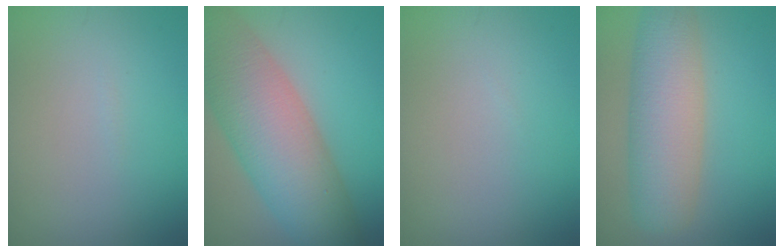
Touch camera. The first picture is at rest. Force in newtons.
{"total": 11.2, "press": 11.2, "slide": 0.4}
{"total": 0.0}
{"total": 7.3, "press": 7.3, "slide": 0.0}